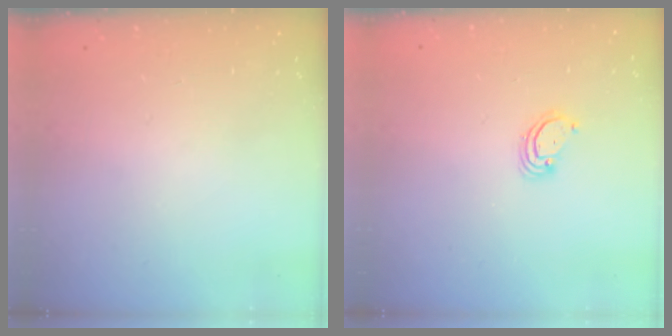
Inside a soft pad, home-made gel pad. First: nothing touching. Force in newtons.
{"total": 3.2, "press": 3.2, "slide": 0.2}